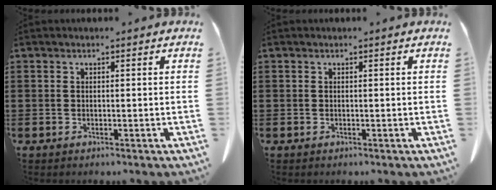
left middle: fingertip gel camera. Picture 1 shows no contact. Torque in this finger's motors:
{"motor_torque": [0.20, -0.35, 0.06, 0.01]}